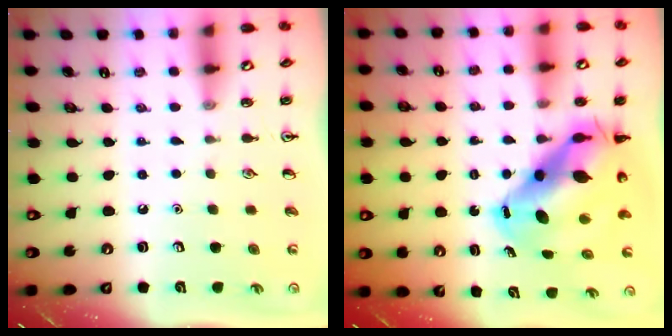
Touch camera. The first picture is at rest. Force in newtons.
{"total": 14.1, "press": 13.5, "slide": 4.0}